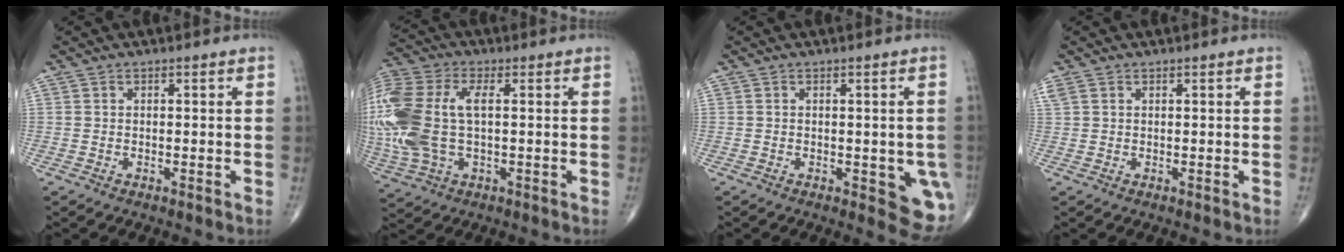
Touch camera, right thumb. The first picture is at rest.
{"total": 20.0, "force": [1.3, 10.9, 16.8], "torque": [-0.432, 0.010, 0.025]}
{"total": 6.9, "force": [-1.5, 2.8, 6.2], "torque": [-0.043, -0.009, -0.014]}
{"total": 1.4, "force": [0.8, 0.9, 0.7], "torque": [-0.023, 0.015, 0.021]}